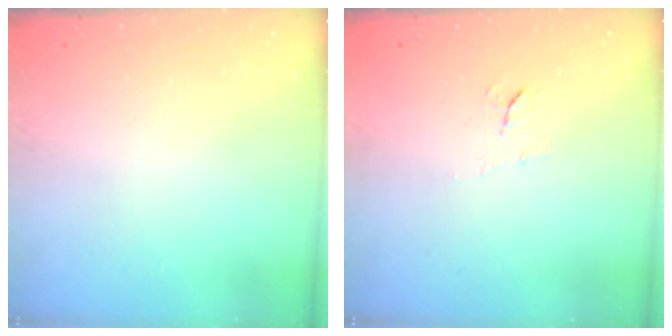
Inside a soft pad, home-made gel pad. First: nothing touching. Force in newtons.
{"total": 5.4, "press": 5.3, "slide": 0.7}